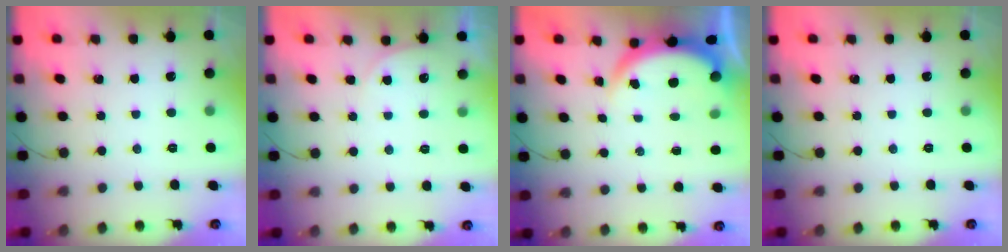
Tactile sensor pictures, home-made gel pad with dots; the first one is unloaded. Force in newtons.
{"total": 3.2, "press": 2.6, "slide": 1.9}
{"total": 3.8, "press": 3.8, "slide": 0.1}
{"total": 0.0}